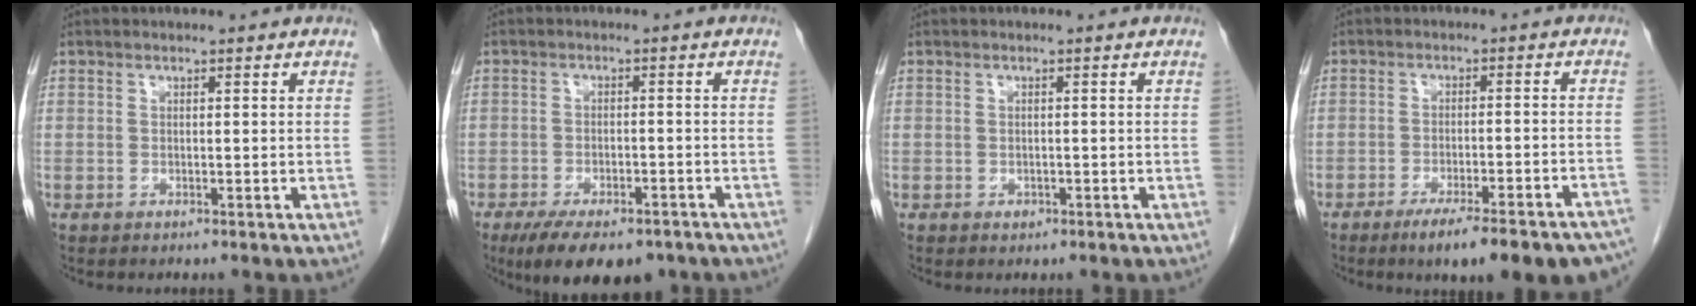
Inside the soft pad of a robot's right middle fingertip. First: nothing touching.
{"total": 11.6, "force": [-8.5, 4.6, 6.4], "torque": [-0.096, -0.007, -0.125]}
{"total": 0.6, "force": [-0.2, 0.5, 0.2], "torque": [-0.006, 0.000, -0.001]}
{"total": 17.1, "force": [-13.9, 2.2, 9.6], "torque": [-0.075, 0.007, -0.182]}